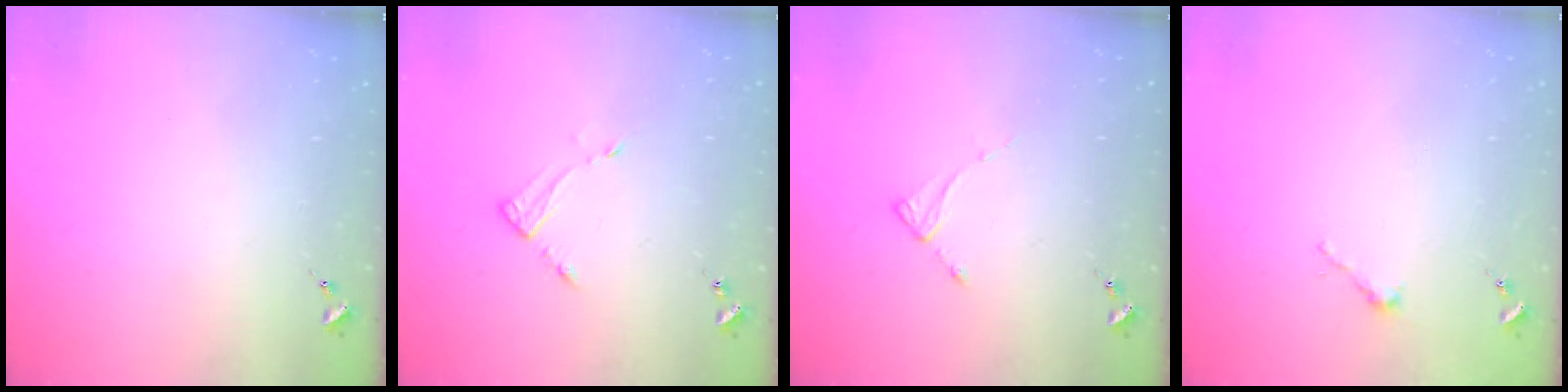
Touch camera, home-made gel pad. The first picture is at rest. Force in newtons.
{"total": 3.4, "press": 3.4, "slide": 0.4}
{"total": 2.6, "press": 2.6, "slide": 0.2}
{"total": 2.5, "press": 2.5, "slide": 0.2}